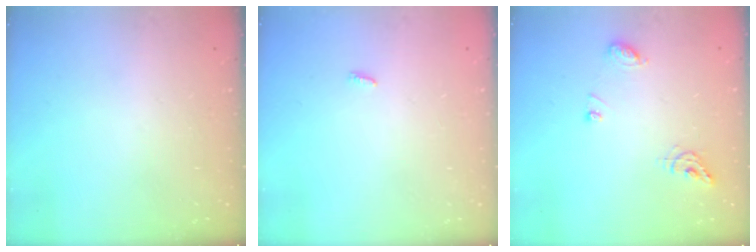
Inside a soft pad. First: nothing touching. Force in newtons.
{"total": 2.3, "press": 2.3, "slide": 0.3}
{"total": 8.2, "press": 8.2, "slide": 0.8}